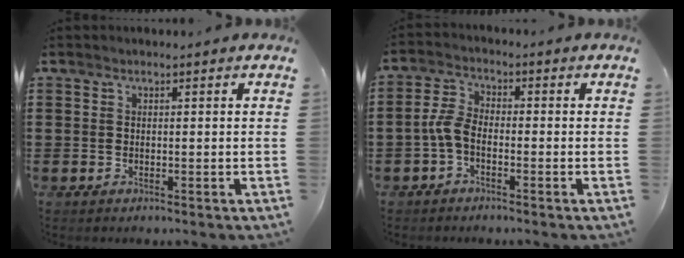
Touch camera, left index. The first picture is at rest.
{"total": 4.0, "force": [-1.7, 2.0, 3.0], "torque": [-0.082, 0.002, -0.039]}